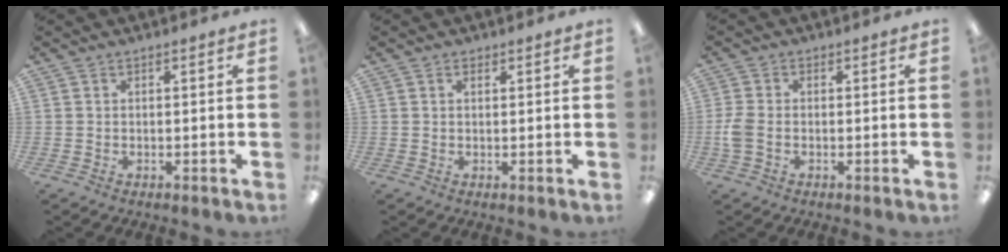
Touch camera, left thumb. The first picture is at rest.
{"total": 0.9, "force": [0.6, 0.5, 0.5], "torque": [-0.003, -0.002, 0.009]}
{"total": 4.2, "force": [-1.0, 2.5, 3.2], "torque": [-0.073, 0.001, -0.020]}